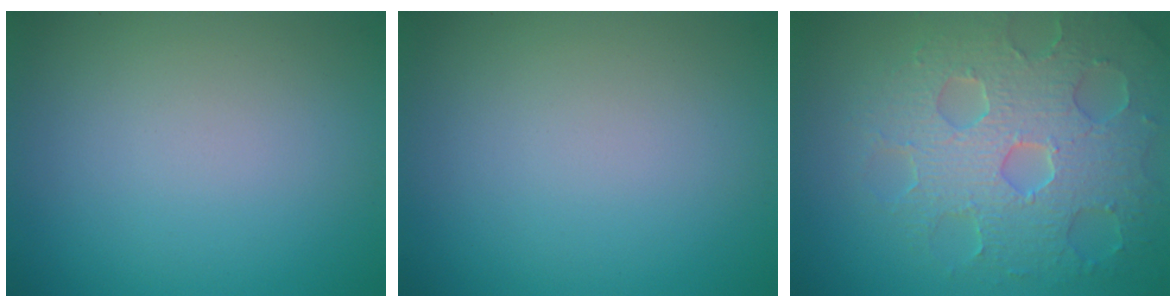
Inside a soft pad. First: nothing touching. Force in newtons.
{"total": 0.0}
{"total": 7.8, "press": 6.0, "slide": 5.1}